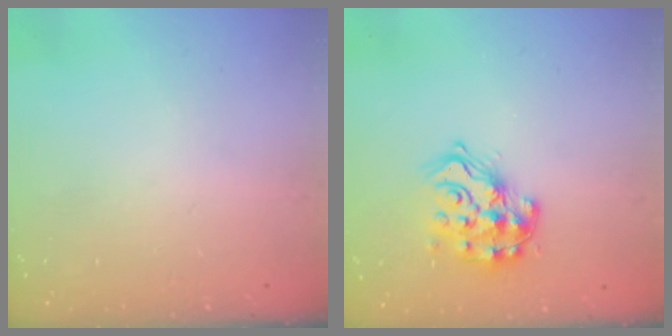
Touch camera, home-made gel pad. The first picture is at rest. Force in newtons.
{"total": 15.9, "press": 15.8, "slide": 1.1}